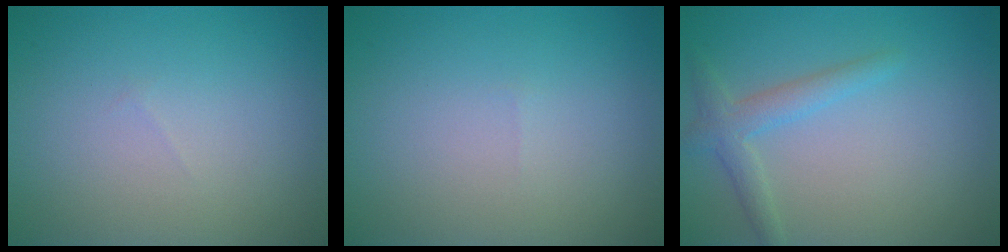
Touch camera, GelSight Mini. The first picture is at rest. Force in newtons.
{"total": 0.0}
{"total": 2.3, "press": 2.3, "slide": 0.2}